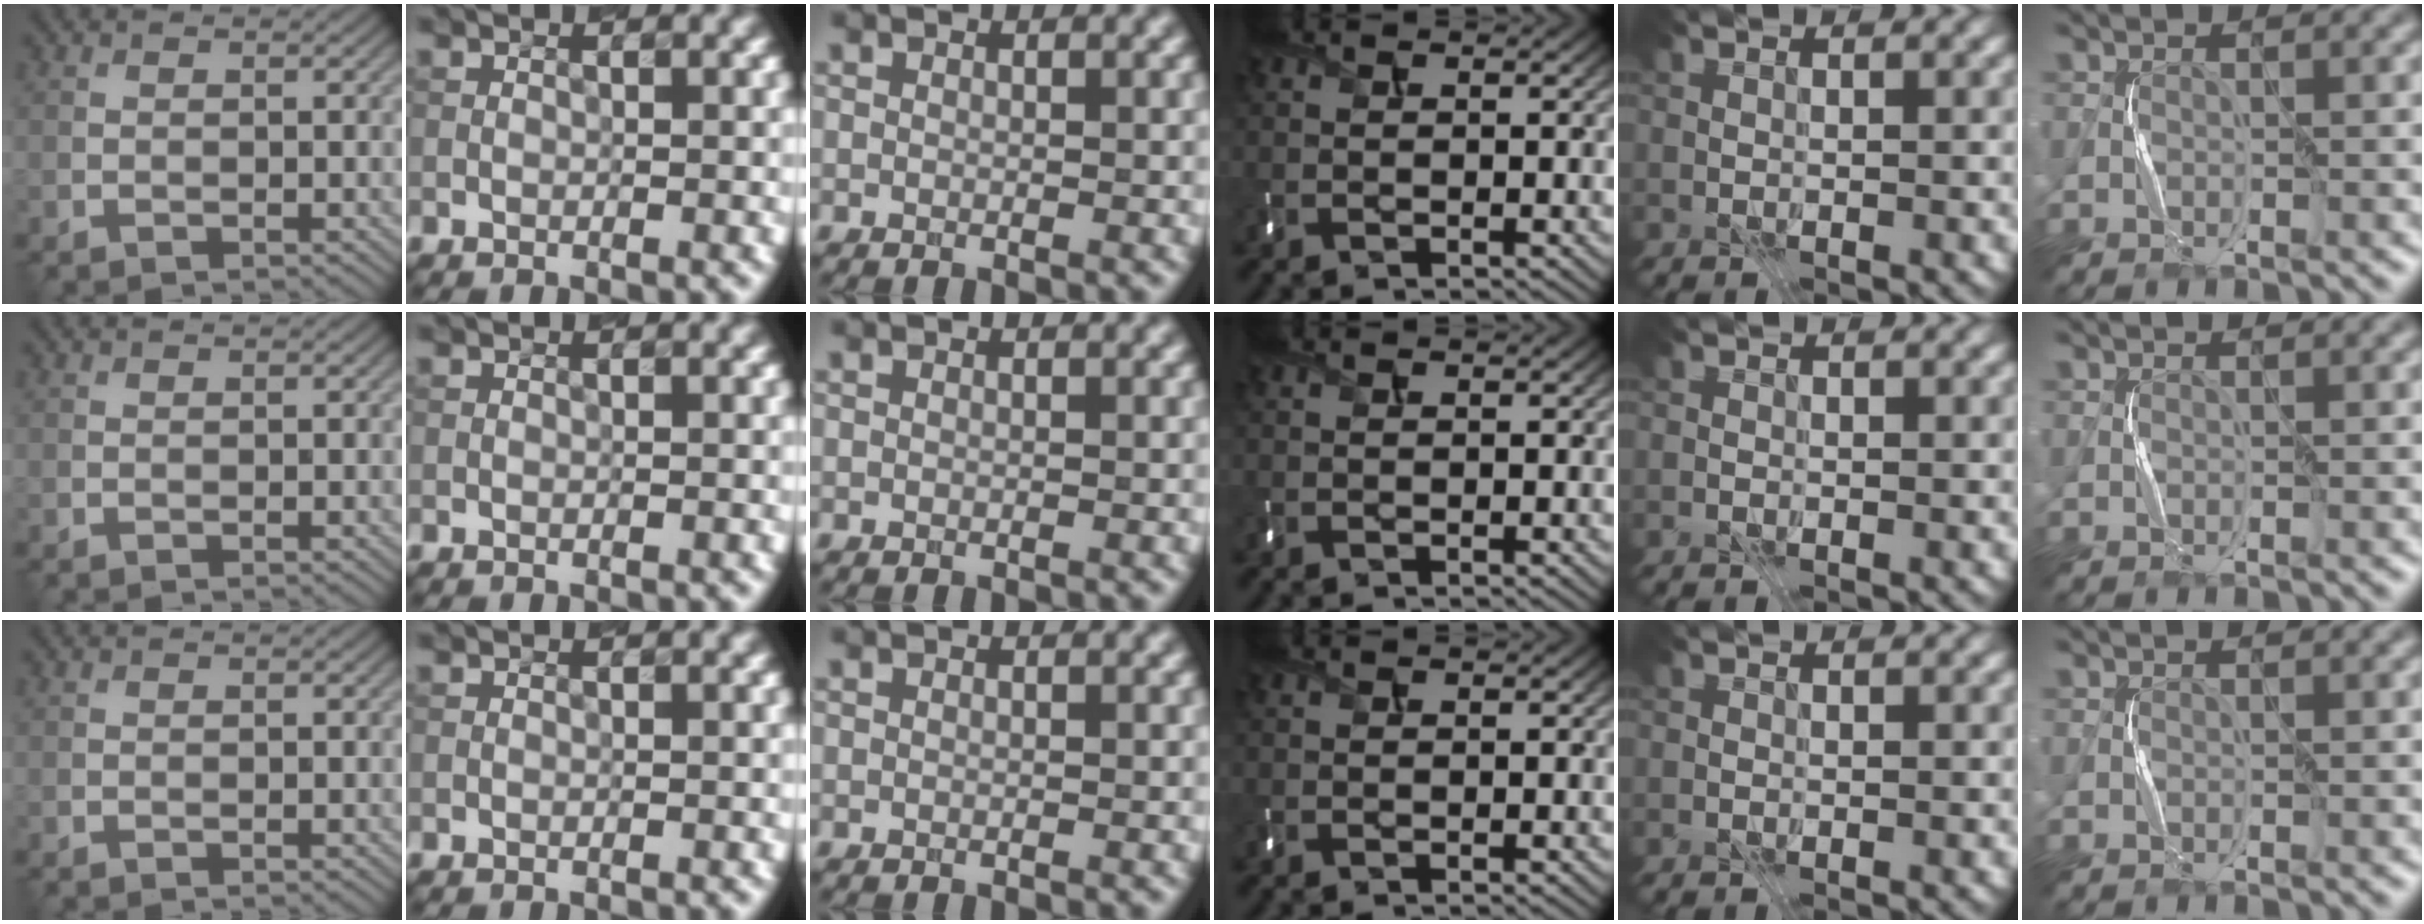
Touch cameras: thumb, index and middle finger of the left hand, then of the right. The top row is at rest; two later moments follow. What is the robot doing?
{"motion": "press", "object": "keyboard"}